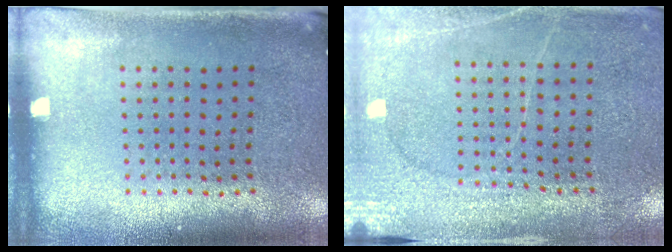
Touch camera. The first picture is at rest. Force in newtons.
{"total": 2.9, "press": 2.8, "slide": 0.4}